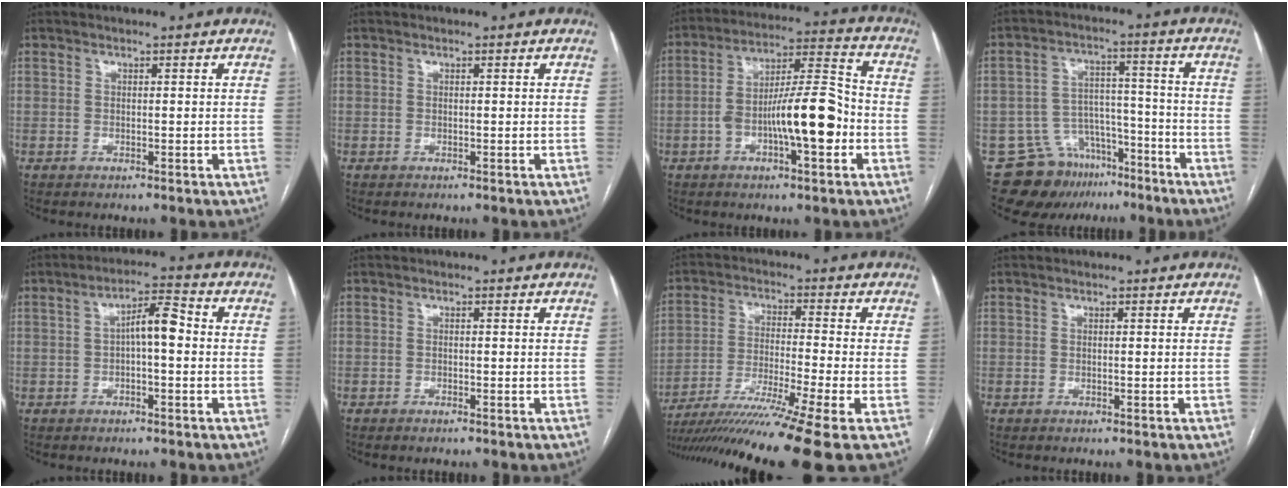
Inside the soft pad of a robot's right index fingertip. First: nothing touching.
{"total": 0.0}
{"total": 13.2, "force": [-3.3, 2.8, 12.4], "torque": [-0.216, 0.021, -0.053]}
{"total": 11.1, "force": [-7.8, 7.4, 2.4], "torque": [-0.034, 0.053, -0.117]}
{"total": 5.6, "force": [0.1, 1.5, 5.3], "torque": [-0.091, 0.023, 0.000]}
{"total": 0.6, "force": [-0.5, 0.2, 0.2], "torque": [-0.007, -0.001, -0.008]}
{"total": 16.0, "force": [-12.1, -2.4, 10.2], "torque": [-0.168, -0.035, -0.206]}
{"total": 0.0}